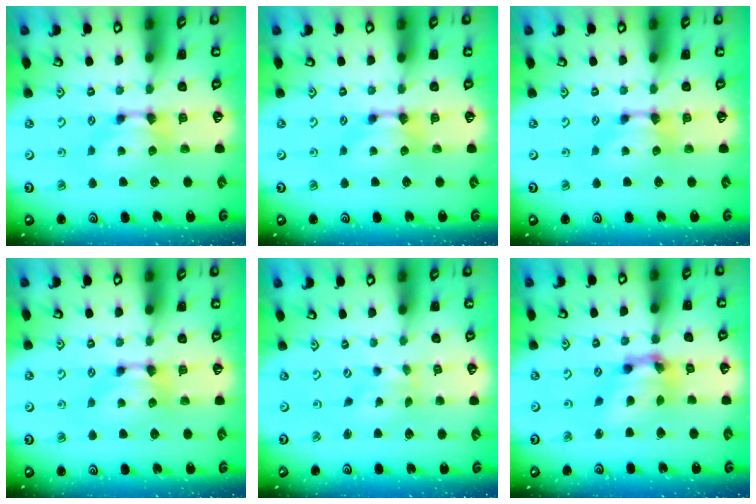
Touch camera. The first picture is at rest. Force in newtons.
{"total": 0.0}
{"total": 0.0}
{"total": 0.0}
{"total": 3.0, "press": 2.9, "slide": 0.9}
{"total": 7.6, "press": 7.2, "slide": 2.3}